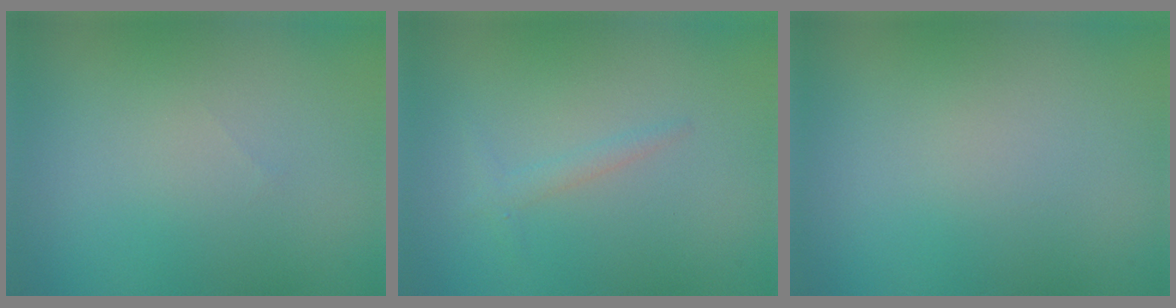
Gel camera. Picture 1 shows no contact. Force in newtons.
{"total": 1.0, "press": 1.0, "slide": 0.1}
{"total": 0.0}